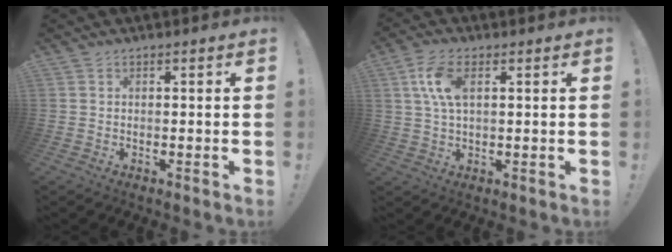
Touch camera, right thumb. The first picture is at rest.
{"total": 8.4, "force": [2.3, 4.4, 6.8], "torque": [-0.143, 0.000, 0.039]}